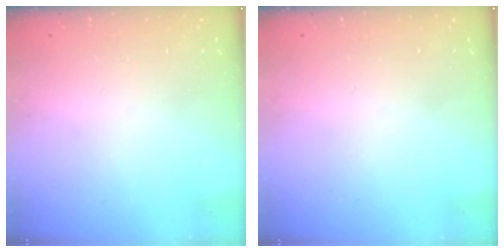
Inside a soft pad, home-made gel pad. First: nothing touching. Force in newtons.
{"total": 0.0}